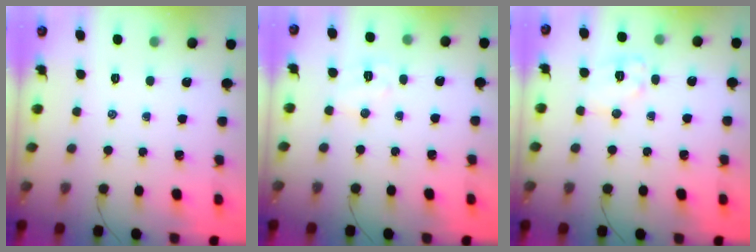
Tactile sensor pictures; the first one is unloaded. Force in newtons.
{"total": 5.1, "press": 5.0, "slide": 1.0}
{"total": 7.8, "press": 7.8, "slide": 0.4}